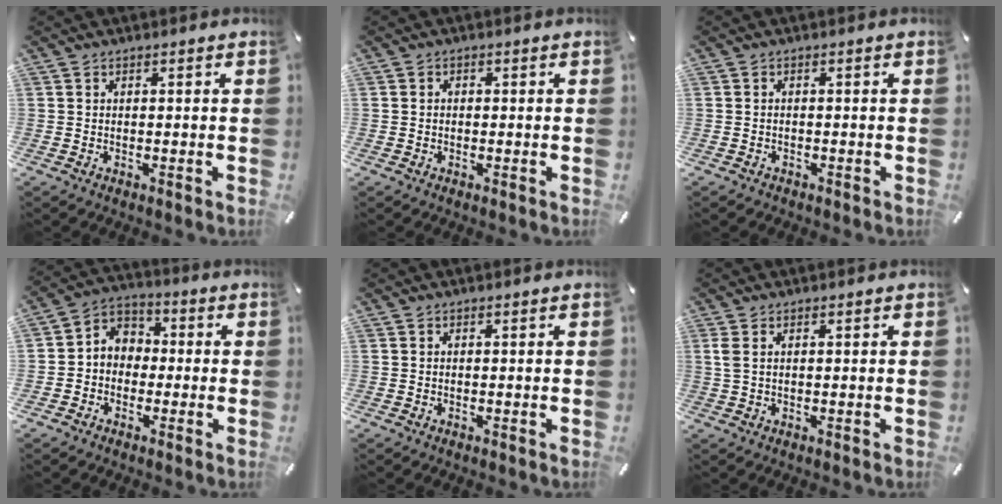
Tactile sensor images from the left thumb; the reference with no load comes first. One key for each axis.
{"total": 0.9, "fx": -0.3, "fy": 0.8, "fz": 0.4, "tx": -0.007, "ty": 0.003, "tz": -0.008}
{"total": 0.9, "fx": -0.7, "fy": 0.6, "fz": 0.2, "tx": -0.005, "ty": 0.002, "tz": -0.016}
{"total": 5.2, "fx": -1.9, "fy": 4.8, "fz": 0.8, "tx": -0.027, "ty": 0.012, "tz": -0.043}
{"total": 0.0}
{"total": 1.8, "fx": 0.6, "fy": 0.5, "fz": 1.6, "tx": -0.035, "ty": 0.002, "tz": 0.010}